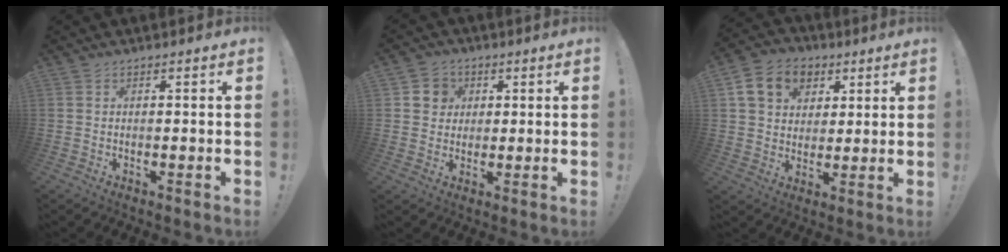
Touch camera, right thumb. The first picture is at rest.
{"total": 6.1, "force": [1.4, 5.8, 1.3], "torque": [-0.017, -0.002, 0.028]}
{"total": 13.1, "force": [5.5, 10.2, 6.1], "torque": [-0.084, -0.020, 0.110]}